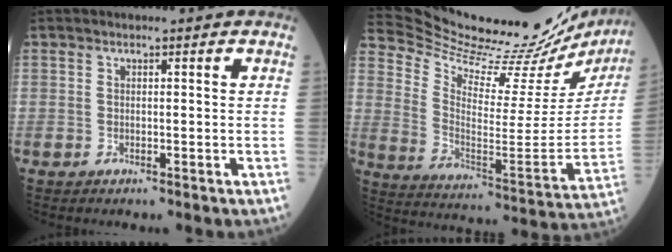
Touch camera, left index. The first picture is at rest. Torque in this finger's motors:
{"motor_torque": [0.86, -1.28, -0.14, -0.07]}